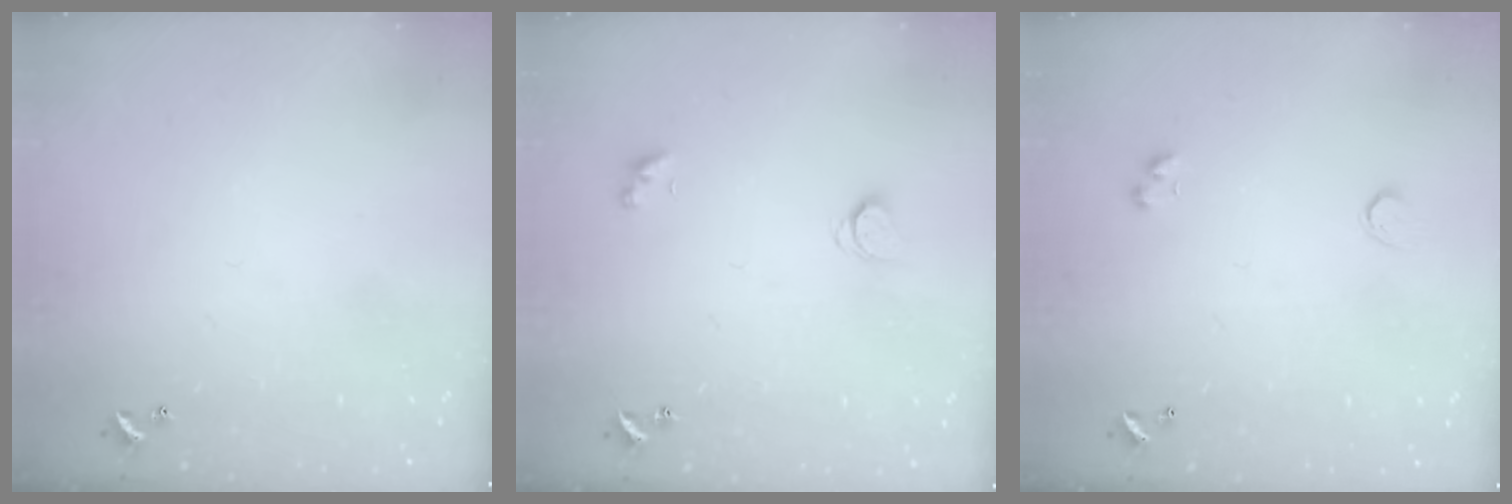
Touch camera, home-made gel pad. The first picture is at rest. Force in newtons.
{"total": 2.6, "press": 2.6, "slide": 0.5}
{"total": 2.1, "press": 1.6, "slide": 1.3}